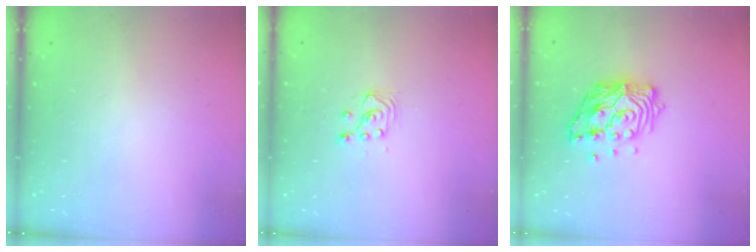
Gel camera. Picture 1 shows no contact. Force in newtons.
{"total": 2.9, "press": 2.7, "slide": 1.0}
{"total": 15.1, "press": 15.0, "slide": 1.4}